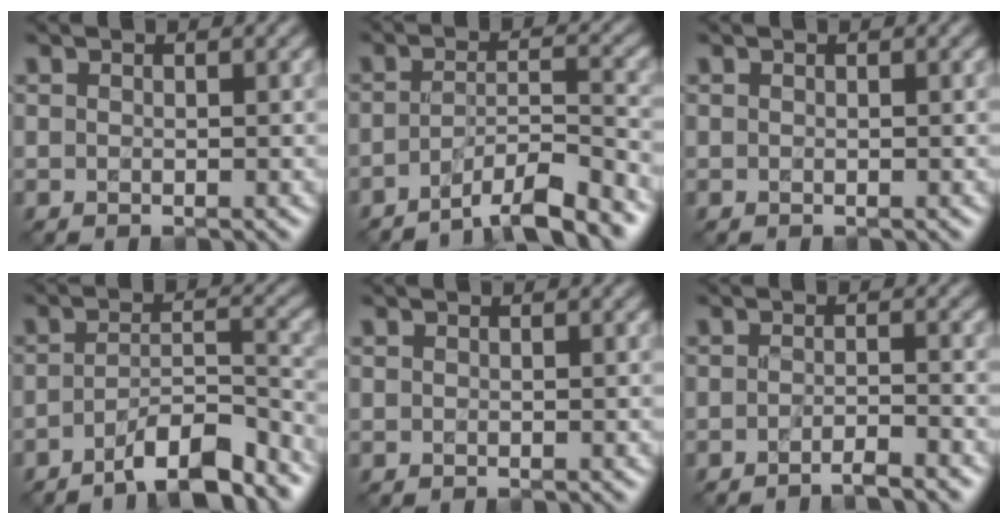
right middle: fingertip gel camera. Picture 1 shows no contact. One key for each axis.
{"total": 6.0, "fx": -4.4, "fy": 1.1, "fz": 4.0, "tx": -0.057, "ty": 0.005, "tz": -0.074}
{"total": 0.0}
{"total": 6.5, "fx": -4.7, "fy": 1.5, "fz": 4.2, "tx": -0.063, "ty": 0.005, "tz": -0.078}
{"total": 0.0}
{"total": 2.2, "fx": -1.6, "fy": 0.3, "fz": 1.4, "tx": -0.011, "ty": 0.001, "tz": -0.036}